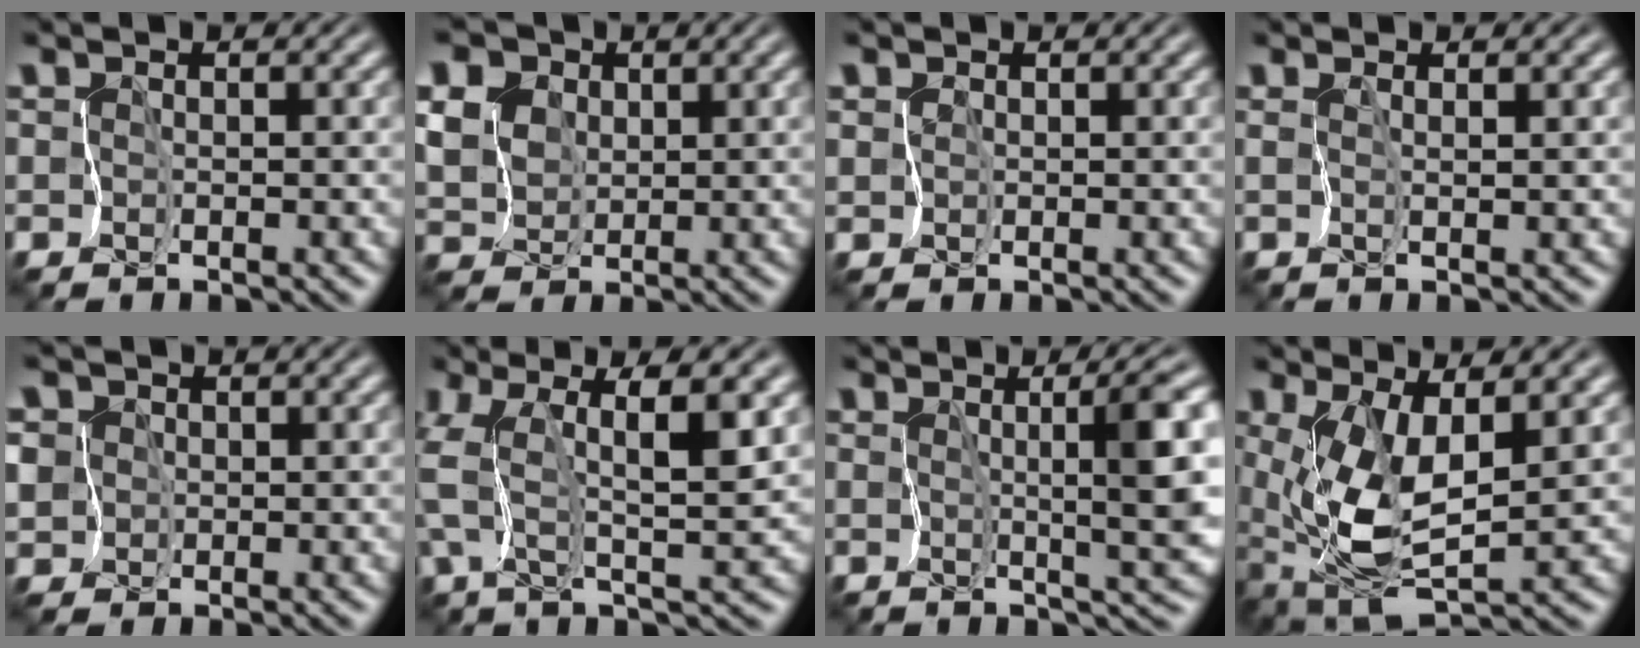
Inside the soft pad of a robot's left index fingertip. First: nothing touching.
{"total": 11.0, "force": [4.7, 8.6, 4.9], "torque": [-0.127, 0.024, 0.071]}
{"total": 0.7, "force": [0.3, 0.6, -0.2], "torque": [0.003, -0.004, 0.003]}
{"total": 0.9, "force": [0.6, -0.4, 0.6], "torque": [-0.007, -0.007, 0.009]}
{"total": 3.0, "force": [0.8, 2.8, 0.5], "torque": [-0.024, 0.012, 0.010]}
{"total": 6.6, "force": [1.2, 1.4, 6.3], "torque": [-0.122, 0.006, 0.014]}
{"total": 6.7, "force": [1.1, 0.9, 6.6], "torque": [-0.087, -0.002, 0.016]}
{"total": 6.9, "force": [0.5, 2.8, 6.3], "torque": [-0.138, -0.016, 0.011]}